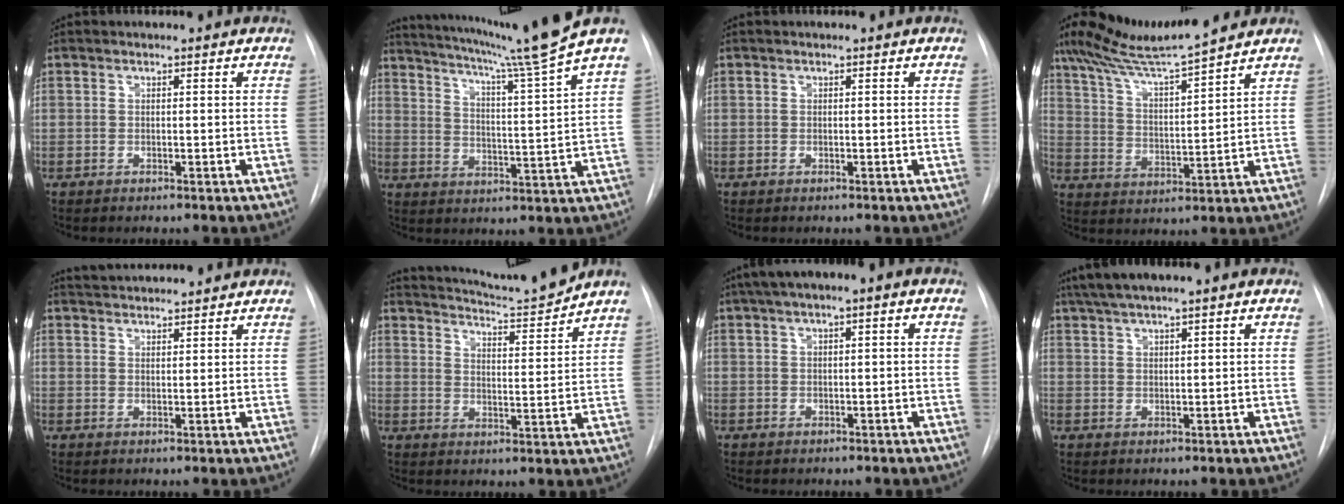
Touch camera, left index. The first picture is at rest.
{"total": 14.1, "force": [11.5, -3.7, 7.2], "torque": [-0.122, -0.046, 0.165]}
{"total": 0.0}
{"total": 13.1, "force": [11.6, -0.2, 6.0], "torque": [-0.112, 0.012, 0.205]}
{"total": 5.5, "force": [5.4, 0.0, 1.3], "torque": [-0.026, 0.032, 0.086]}
{"total": 9.6, "force": [9.2, -1.9, 1.9], "torque": [-0.043, -0.032, 0.146]}
{"total": 4.5, "force": [1.5, 1.8, 3.9], "torque": [-0.065, 0.027, 0.019]}
{"total": 5.0, "force": [3.4, 0.1, 3.7], "torque": [-0.076, 0.026, 0.065]}